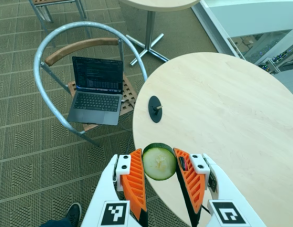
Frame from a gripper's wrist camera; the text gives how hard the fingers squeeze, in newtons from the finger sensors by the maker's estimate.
{"total": 8.2, "left": 7.7, "right": 8.8}